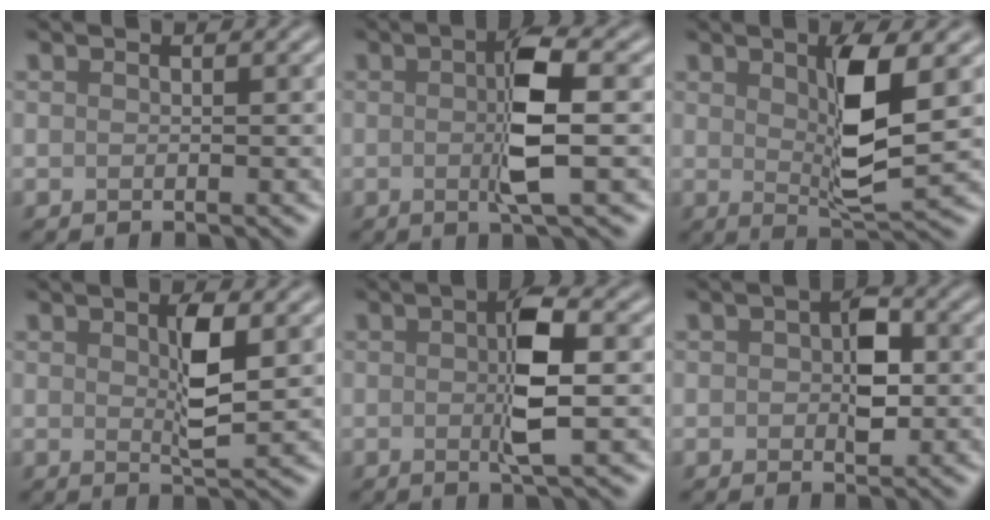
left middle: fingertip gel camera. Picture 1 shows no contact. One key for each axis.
{"total": 5.1, "fx": -0.1, "fy": 0.9, "fz": 5.0, "tx": -0.092, "ty": 0.002, "tz": -0.002}
{"total": 5.8, "fx": 1.1, "fy": 1.5, "fz": 5.5, "tx": -0.096, "ty": -0.008, "tz": 0.023}
{"total": 3.6, "fx": 0.8, "fy": 0.9, "fz": 3.3, "tx": -0.061, "ty": -0.004, "tz": 0.014}
{"total": 4.9, "fx": 0.0, "fy": 1.1, "fz": 4.8, "tx": -0.086, "ty": 0.005, "tz": -0.001}
{"total": 3.7, "fx": 0.1, "fy": 2.1, "fz": 3.1, "tx": -0.044, "ty": 0.002, "tz": -0.001}